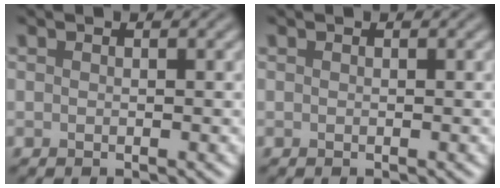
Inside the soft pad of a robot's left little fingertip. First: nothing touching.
{"total": 0.0}